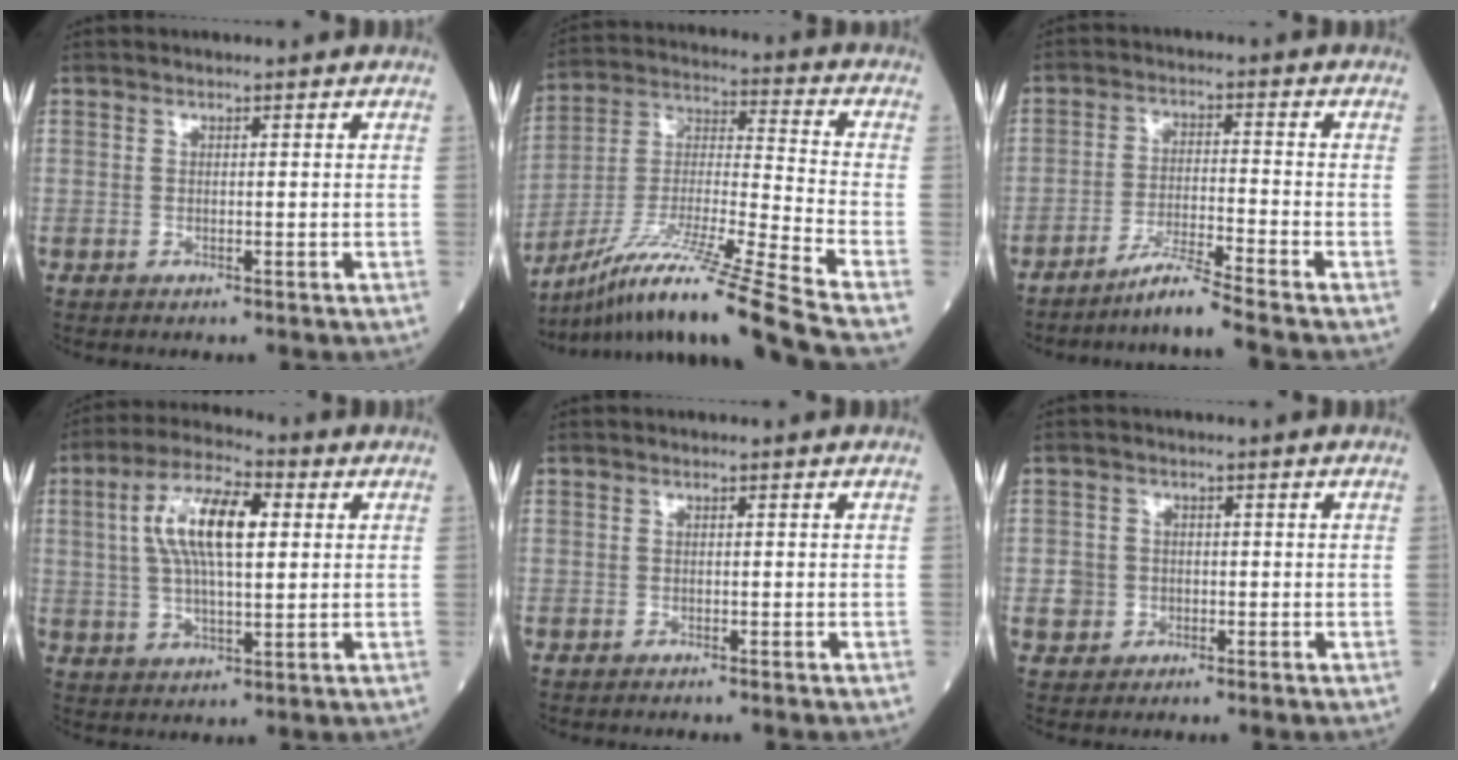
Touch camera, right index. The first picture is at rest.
{"total": 22.7, "force": [-18.2, -2.7, 13.3], "torque": [-0.232, -0.031, -0.326]}
{"total": 5.9, "force": [-5.1, -1.9, 2.2], "torque": [-0.043, -0.024, -0.099]}
{"total": 11.4, "force": [2.4, 3.5, 10.6], "torque": [-0.210, 0.020, 0.043]}
{"total": 0.7, "force": [-0.7, 0.0, 0.3], "torque": [0.001, 0.001, -0.011]}
{"total": 2.7, "force": [-0.7, 2.6, 0.4], "torque": [-0.004, 0.008, -0.010]}